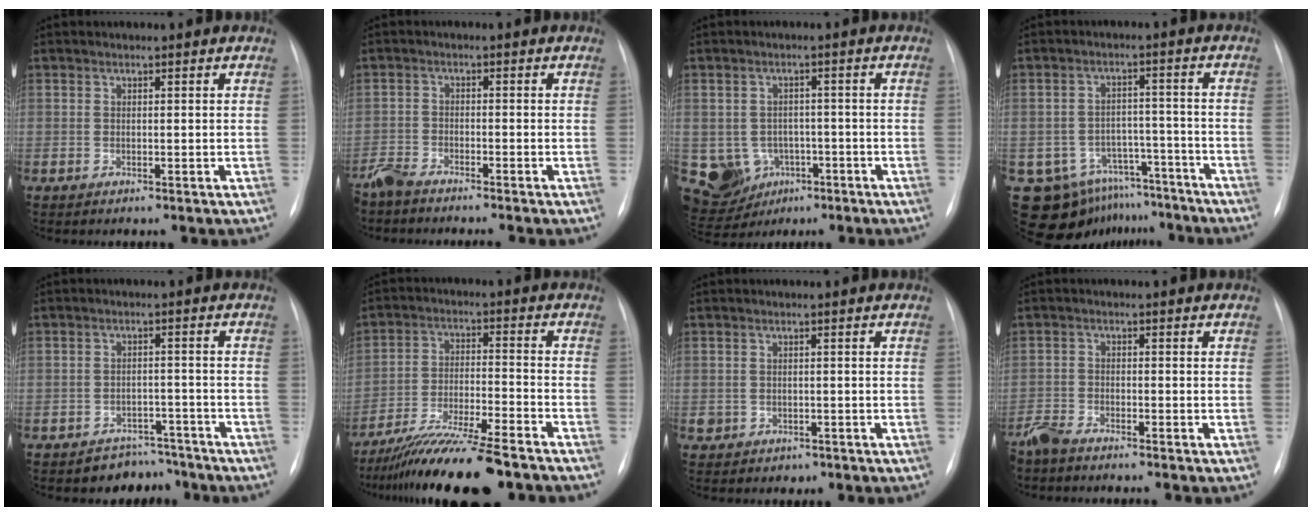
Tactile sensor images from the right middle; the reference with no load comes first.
{"total": 4.3, "force": [-4.1, 0.2, 1.4], "torque": [-0.021, -0.014, -0.075]}
{"total": 10.3, "force": [-3.6, 9.1, 3.2], "torque": [-0.075, 0.017, -0.040]}
{"total": 12.6, "force": [-9.7, 7.8, 2.0], "torque": [-0.032, 0.039, -0.128]}
{"total": 4.8, "force": [-4.1, 2.5, -0.7], "torque": [0.021, 0.026, -0.058]}
{"total": 14.4, "force": [-12.2, 0.4, 7.7], "torque": [-0.128, -0.021, -0.203]}
{"total": 2.4, "force": [-1.0, 2.2, 0.4], "torque": [-0.006, 0.009, -0.007]}
{"total": 4.0, "force": [-3.7, 0.5, 1.3], "torque": [-0.022, -0.012, -0.070]}